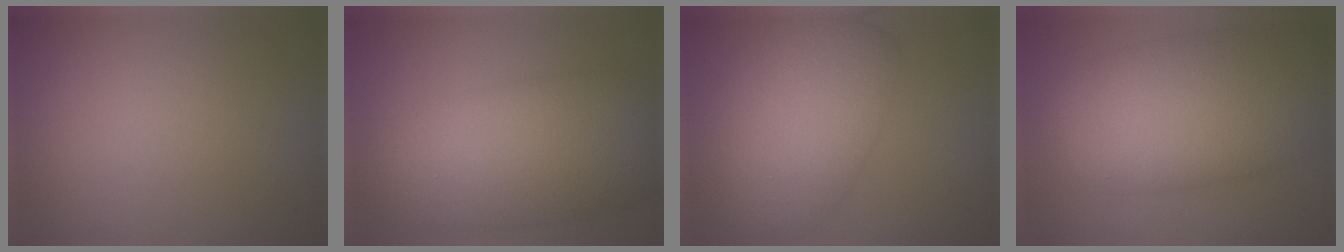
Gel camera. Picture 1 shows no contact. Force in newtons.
{"total": 9.9, "press": 9.8, "slide": 0.1}
{"total": 7.8, "press": 7.7, "slide": 0.6}
{"total": 11.9, "press": 11.9, "slide": 0.3}